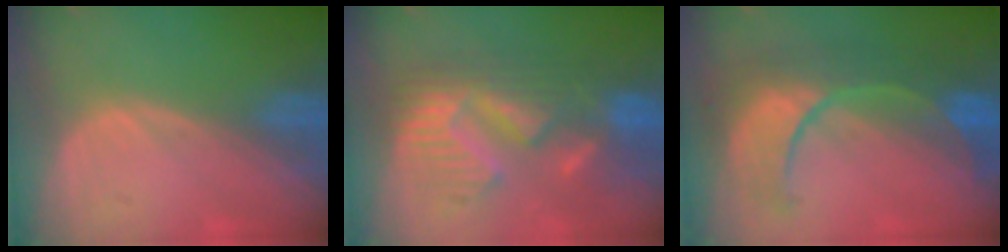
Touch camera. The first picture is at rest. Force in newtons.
{"total": 10.1, "press": 10.0, "slide": 0.6}
{"total": 9.6, "press": 9.6, "slide": 0.7}